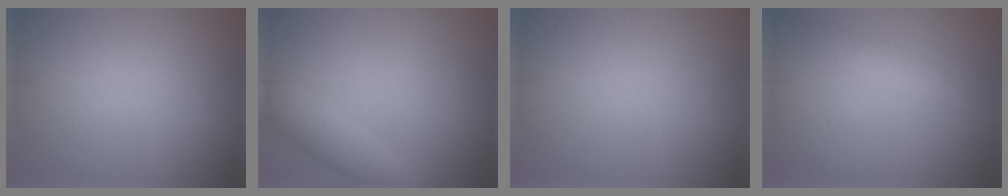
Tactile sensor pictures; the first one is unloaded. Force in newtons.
{"total": 2.6, "press": 2.6, "slide": 0.2}
{"total": 0.0}
{"total": 2.0, "press": 2.0, "slide": 0.1}